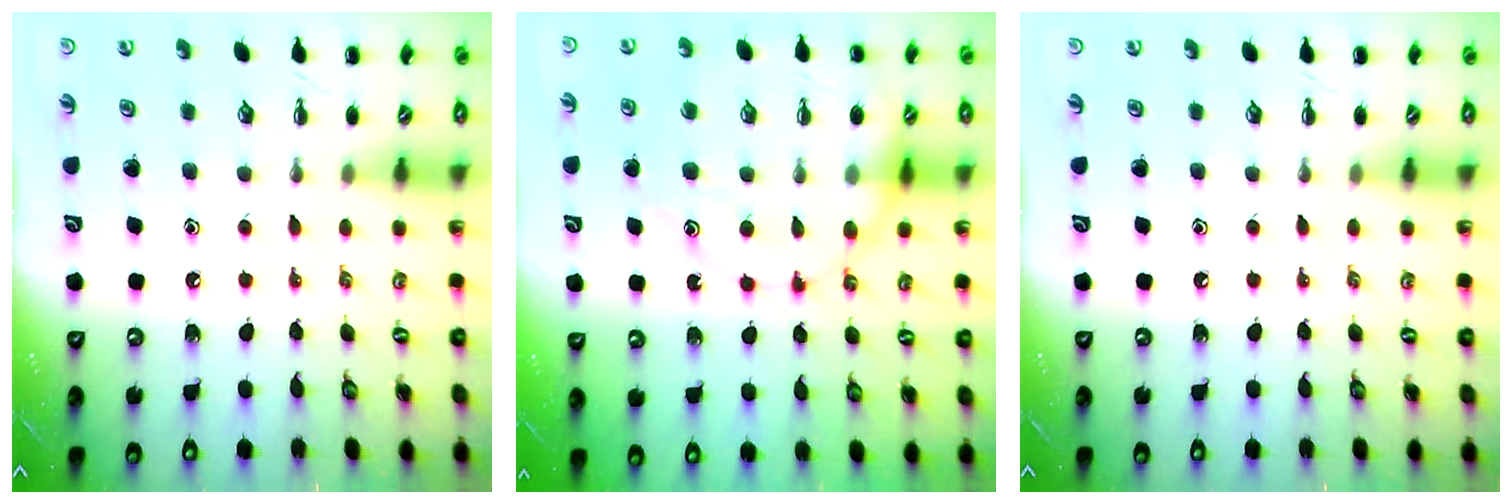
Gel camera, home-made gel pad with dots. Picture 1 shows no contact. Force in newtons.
{"total": 16.8, "press": 16.7, "slide": 2.3}
{"total": 0.0}